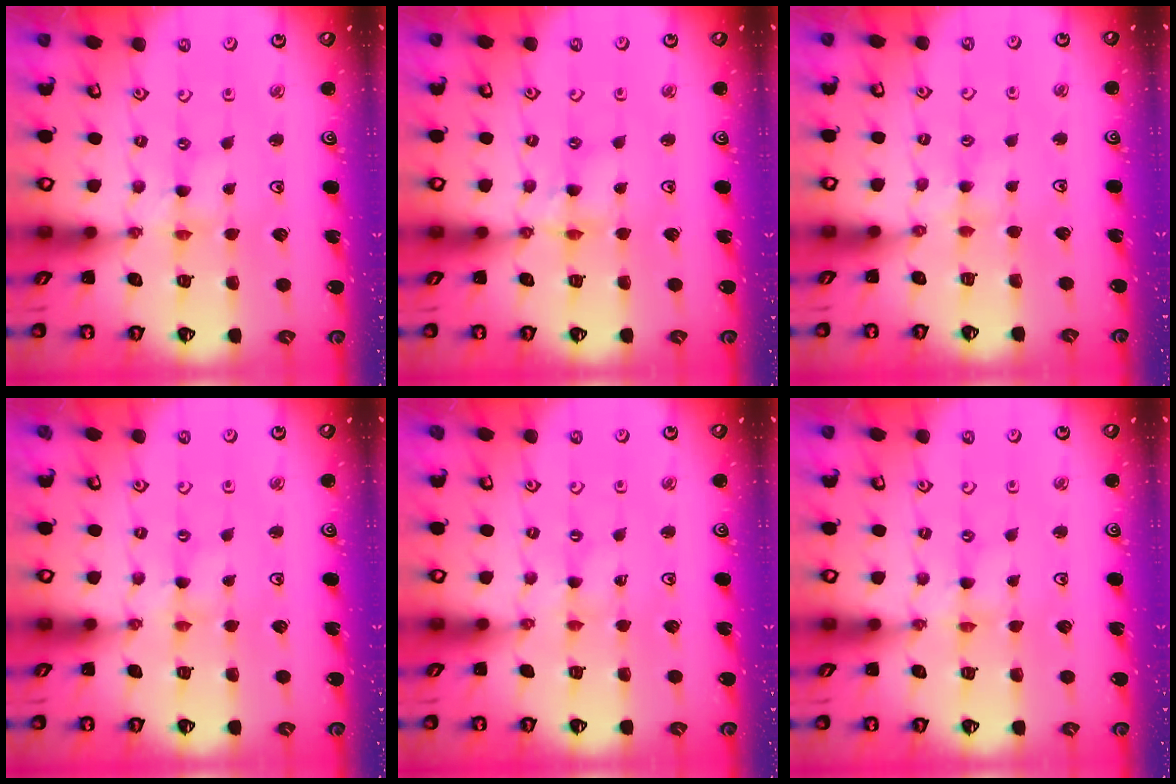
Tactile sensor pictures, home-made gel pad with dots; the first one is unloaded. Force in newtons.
{"total": 4.0, "press": 3.9, "slide": 0.4}
{"total": 2.8, "press": 2.8, "slide": 0.4}
{"total": 0.0}
{"total": 0.0}
{"total": 0.0}